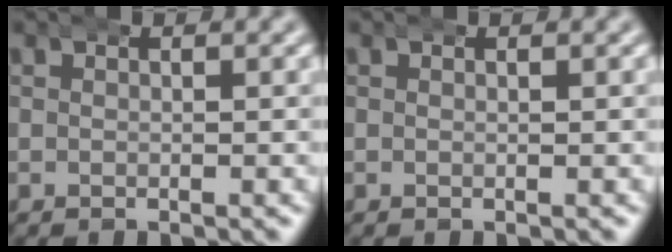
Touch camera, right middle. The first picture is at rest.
{"total": 0.0}